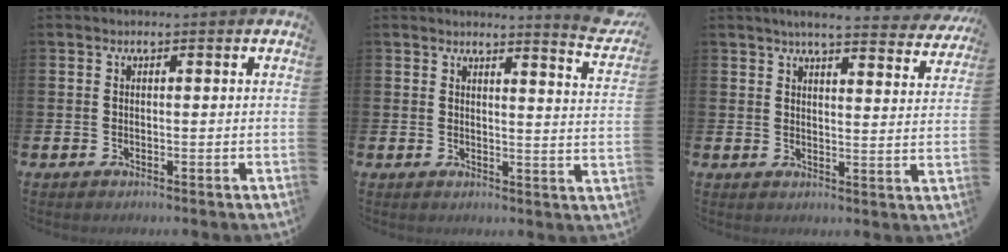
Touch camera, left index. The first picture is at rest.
{"total": 3.8, "force": [3.6, -0.4, 1.0], "torque": [-0.004, -0.040, 0.055]}
{"total": 4.9, "force": [4.6, 0.0, 1.6], "torque": [-0.036, -0.031, 0.077]}